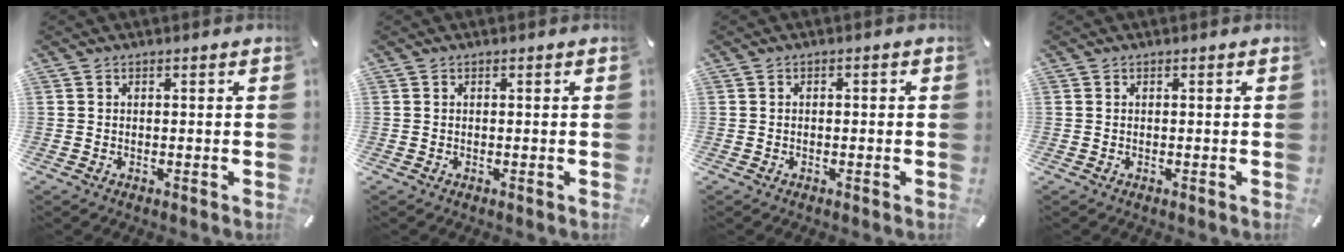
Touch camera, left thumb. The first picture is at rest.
{"total": 0.0}
{"total": 0.7, "force": [-0.4, 0.4, 0.4], "torque": [-0.011, 0.000, -0.009]}
{"total": 0.0}